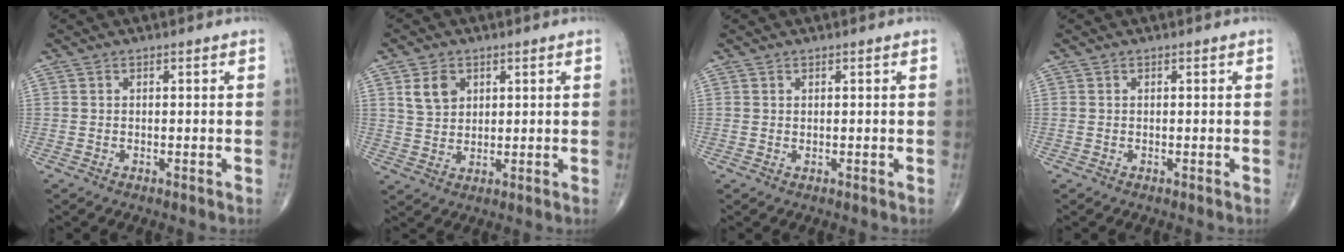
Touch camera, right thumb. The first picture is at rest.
{"total": 5.3, "force": [2.3, 3.9, 2.7], "torque": [-0.034, -0.011, 0.046]}
{"total": 0.0}
{"total": 0.0}